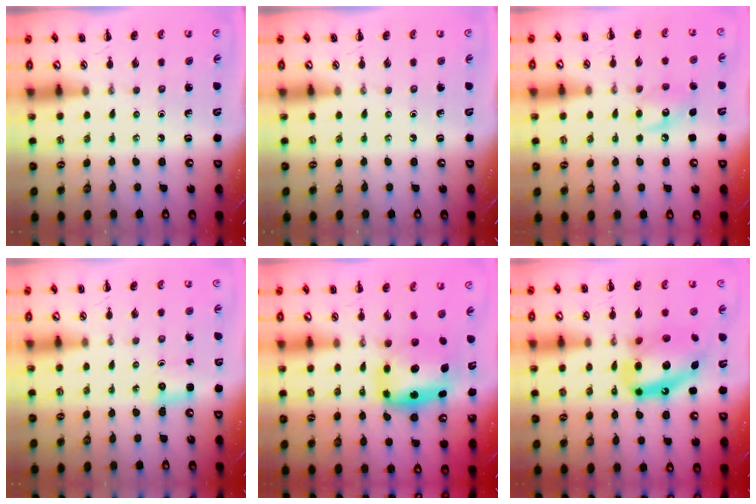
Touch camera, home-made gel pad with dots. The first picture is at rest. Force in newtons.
{"total": 0.0}
{"total": 8.6, "press": 8.6, "slide": 1.0}
{"total": 2.1, "press": 2.0, "slide": 0.6}
{"total": 6.3, "press": 6.1, "slide": 1.6}
{"total": 17.9, "press": 17.3, "slide": 4.9}